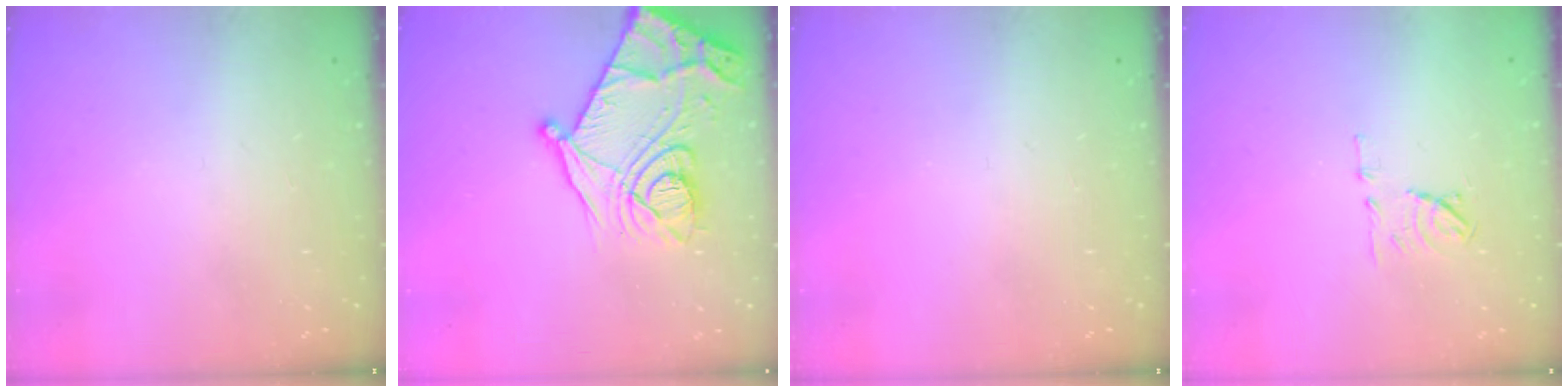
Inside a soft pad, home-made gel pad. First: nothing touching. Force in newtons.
{"total": 22.3, "press": 22.3, "slide": 0.4}
{"total": 0.0}
{"total": 7.6, "press": 7.6, "slide": 0.8}